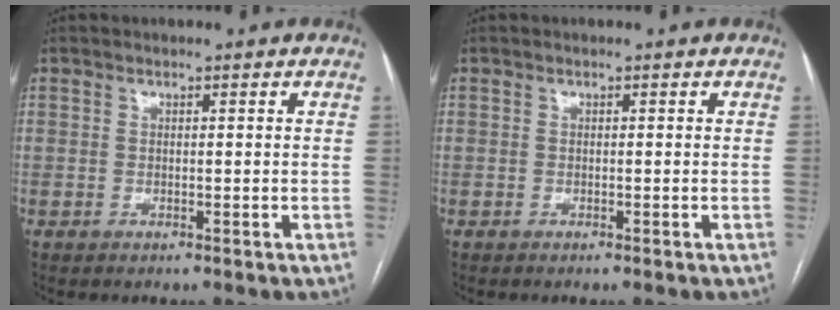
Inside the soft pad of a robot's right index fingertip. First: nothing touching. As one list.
[{"total": 0.0}]